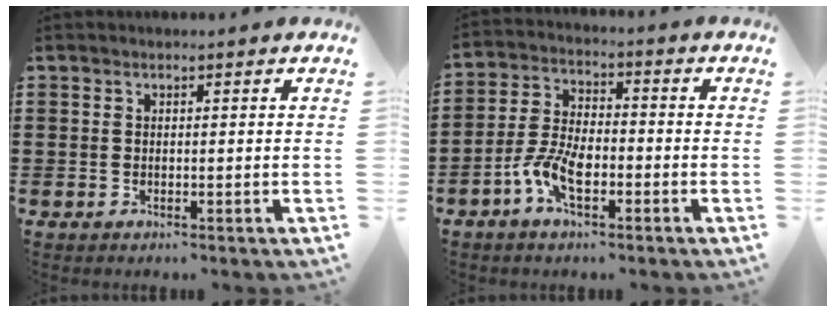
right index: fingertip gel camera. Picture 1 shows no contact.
{"total": 7.1, "force": [-3.1, 3.3, 5.4], "torque": [-0.132, -0.002, -0.066]}